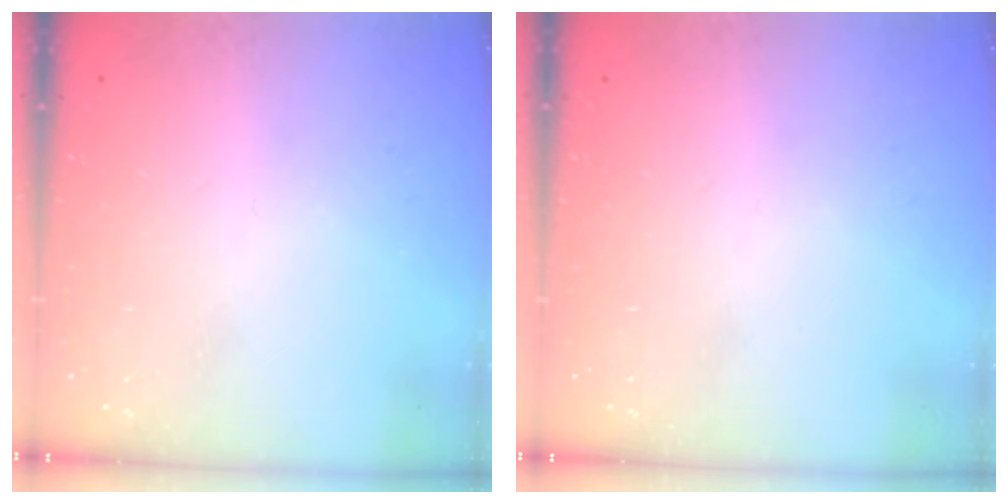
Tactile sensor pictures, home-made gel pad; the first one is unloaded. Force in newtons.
{"total": 0.0}